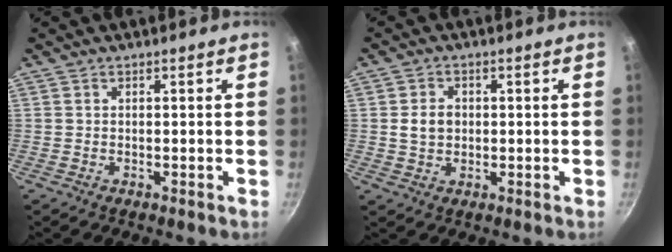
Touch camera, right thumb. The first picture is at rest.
{"total": 4.3, "force": [0.2, 3.4, 2.6], "torque": [-0.035, 0.005, 0.002]}